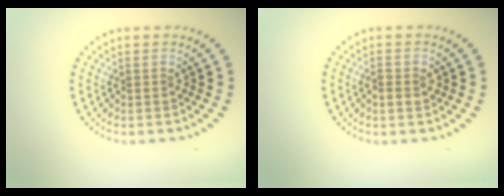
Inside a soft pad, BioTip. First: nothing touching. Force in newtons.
{"total": 1.5, "press": 1.5, "slide": 0.1}